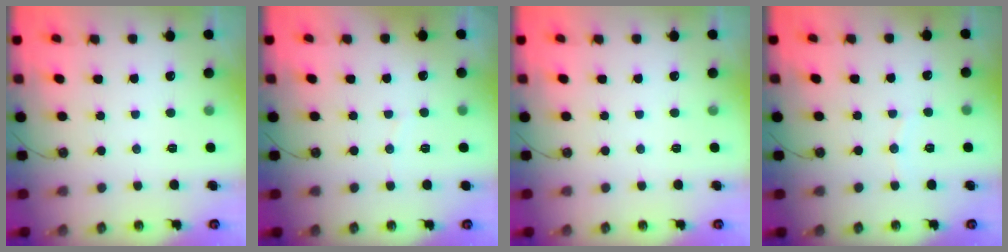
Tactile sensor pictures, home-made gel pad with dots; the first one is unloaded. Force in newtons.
{"total": 1.8, "press": 1.5, "slide": 1.1}
{"total": 0.0}
{"total": 4.5, "press": 4.5, "slide": 0.5}